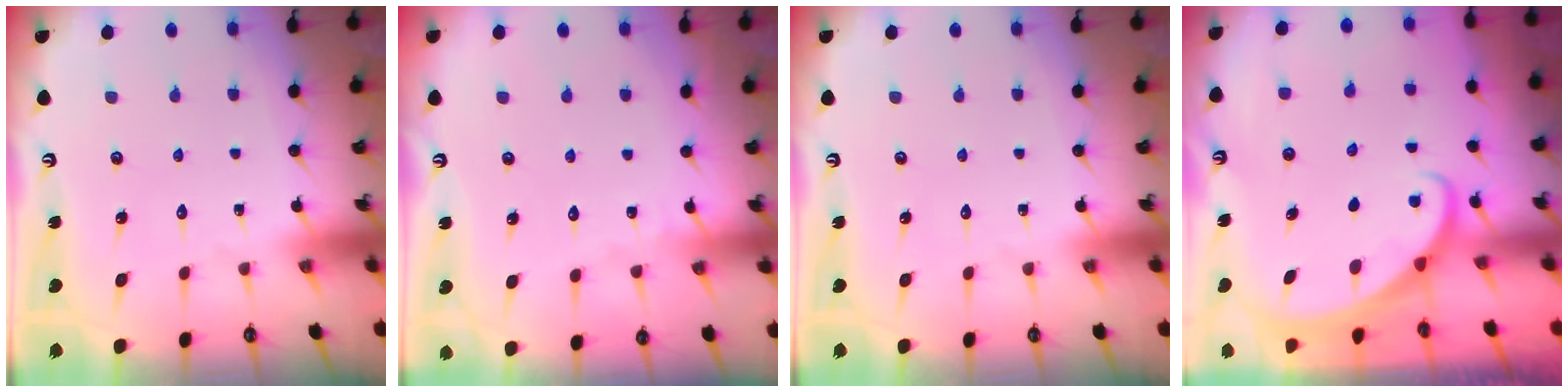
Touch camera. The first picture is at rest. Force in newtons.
{"total": 1.6, "press": 1.5, "slide": 0.2}
{"total": 0.0}
{"total": 1.5, "press": 1.5, "slide": 0.1}